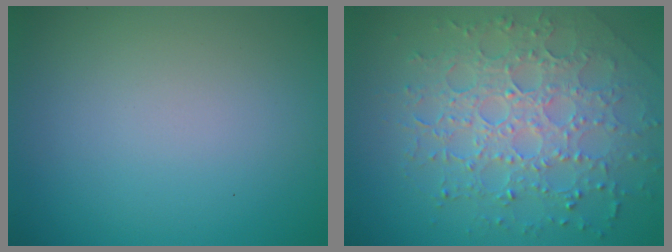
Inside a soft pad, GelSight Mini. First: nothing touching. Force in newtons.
{"total": 7.3, "press": 5.2, "slide": 5.1}